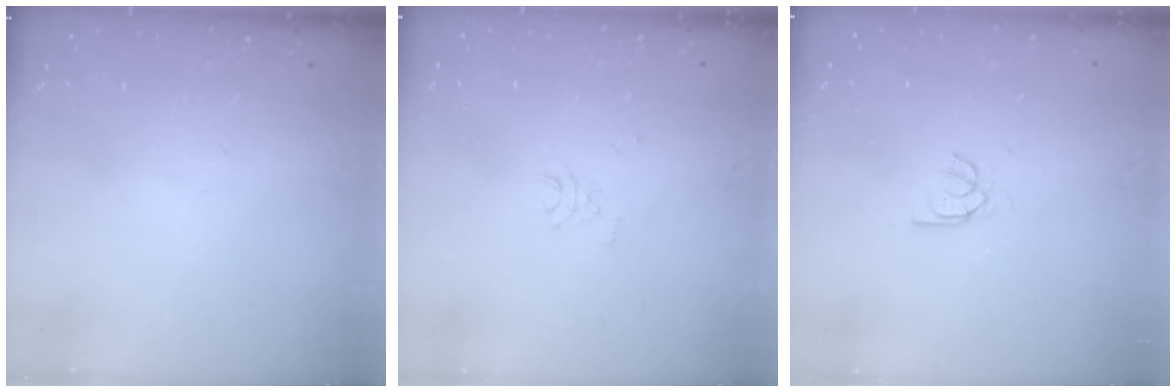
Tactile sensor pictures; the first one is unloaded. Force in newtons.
{"total": 2.6, "press": 2.6, "slide": 0.1}
{"total": 2.9, "press": 2.9, "slide": 0.3}